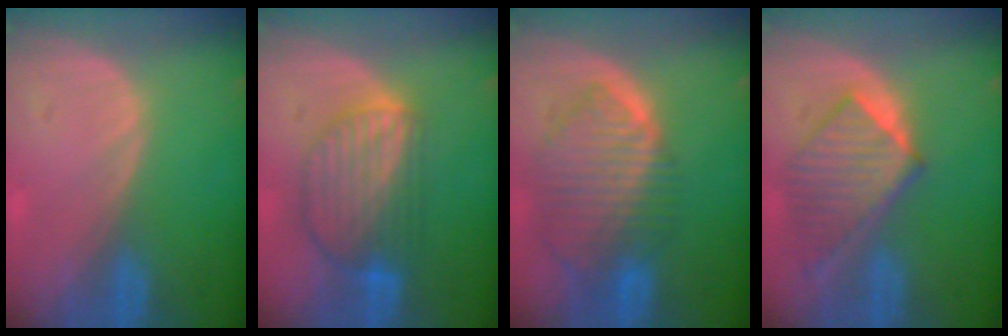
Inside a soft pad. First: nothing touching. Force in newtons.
{"total": 8.6, "press": 7.5, "slide": 4.1}
{"total": 9.9, "press": 8.4, "slide": 5.2}
{"total": 7.6, "press": 7.5, "slide": 1.1}